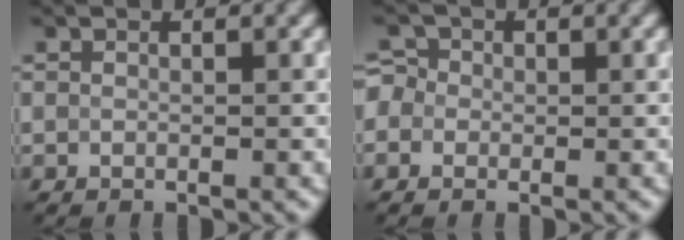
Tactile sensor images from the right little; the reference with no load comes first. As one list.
[{"total": 2.5, "force": [0.3, 2.3, 0.9], "torque": [-0.003, 0.016, -0.019]}]